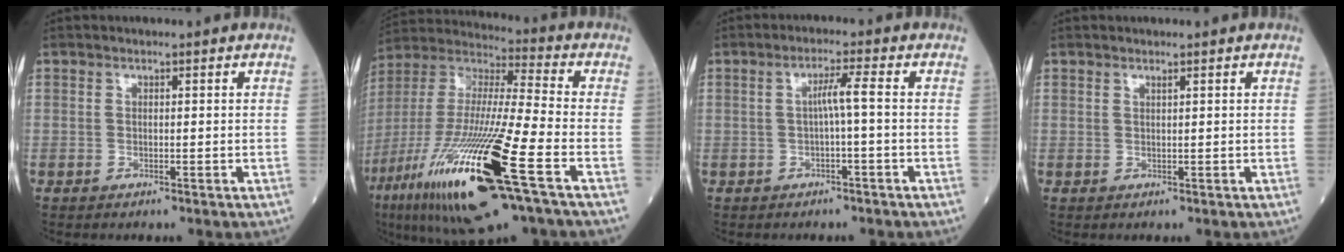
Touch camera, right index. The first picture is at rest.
{"total": 26.5, "force": [-11.3, 2.8, 23.8], "torque": [-0.492, -0.062, -0.207]}
{"total": 3.0, "force": [-0.3, -0.4, 2.9], "torque": [-0.048, 0.008, -0.005]}
{"total": 0.6, "force": [0.5, -0.1, 0.3], "torque": [-0.008, -0.006, 0.010]}